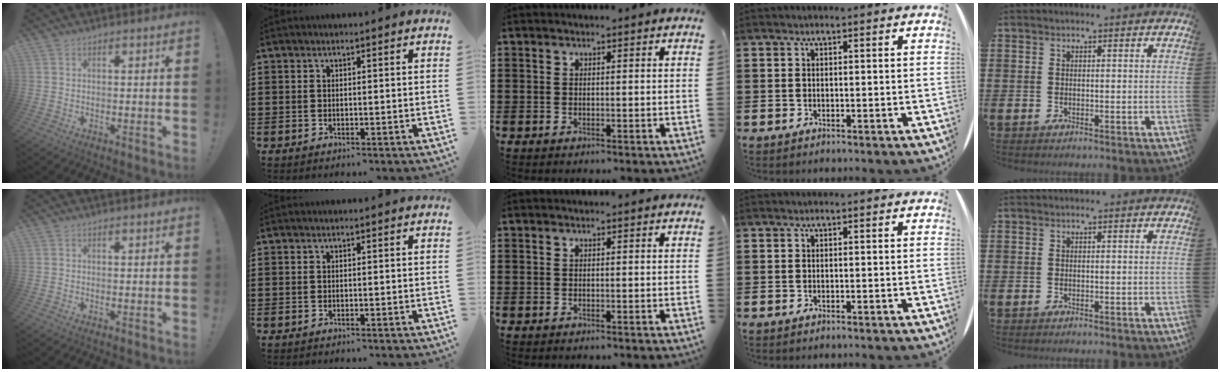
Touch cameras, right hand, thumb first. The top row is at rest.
{}